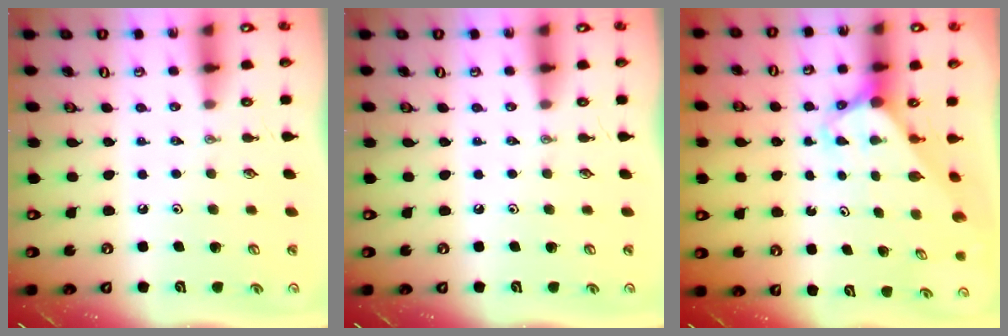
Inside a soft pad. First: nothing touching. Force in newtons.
{"total": 0.0}
{"total": 3.2, "press": 3.2, "slide": 0.2}